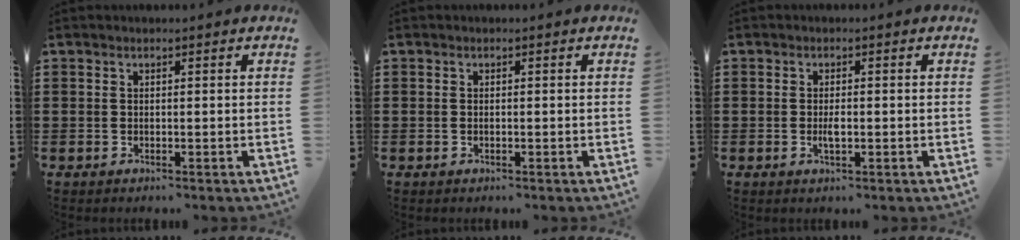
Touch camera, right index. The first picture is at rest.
{"total": 0.0}
{"total": 2.0, "force": [-0.3, 0.7, 1.9], "torque": [-0.043, -0.002, -0.008]}